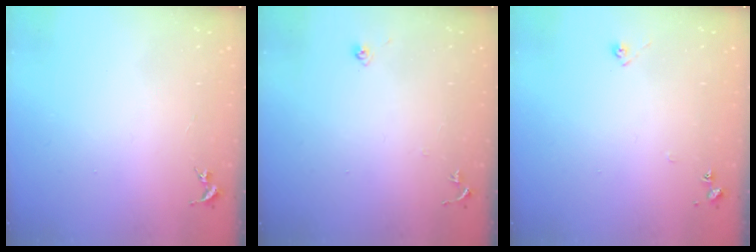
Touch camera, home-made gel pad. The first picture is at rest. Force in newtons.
{"total": 6.2, "press": 6.1, "slide": 0.5}
{"total": 6.2, "press": 6.2, "slide": 0.6}